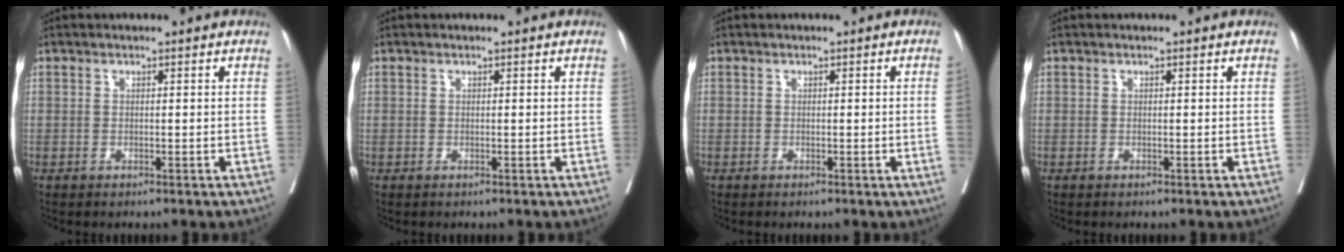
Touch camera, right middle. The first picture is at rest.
{"total": 0.0}
{"total": 1.5, "force": [-0.1, -0.7, 1.3], "torque": [-0.016, -0.002, 0.000]}
{"total": 0.0}